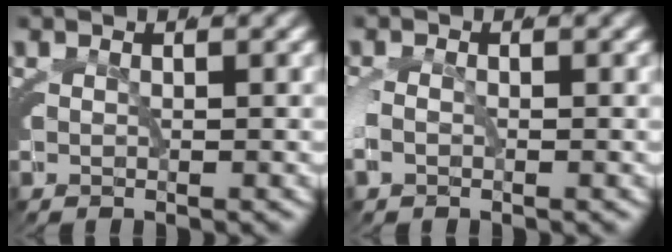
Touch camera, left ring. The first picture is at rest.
{"total": 1.6, "force": [-1.0, 1.2, 0.5], "torque": [-0.029, -0.007, -0.017]}